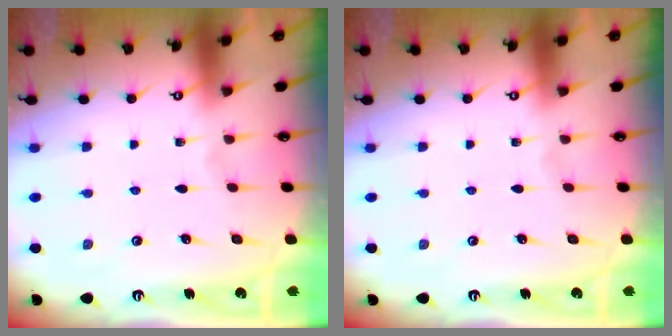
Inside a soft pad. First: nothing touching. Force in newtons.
{"total": 0.0}